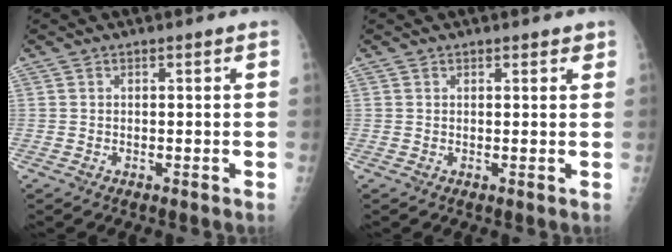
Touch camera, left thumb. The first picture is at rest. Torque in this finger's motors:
{"motor_torque": [-0.13, -0.01, -0.16, -0.05, 0.01]}